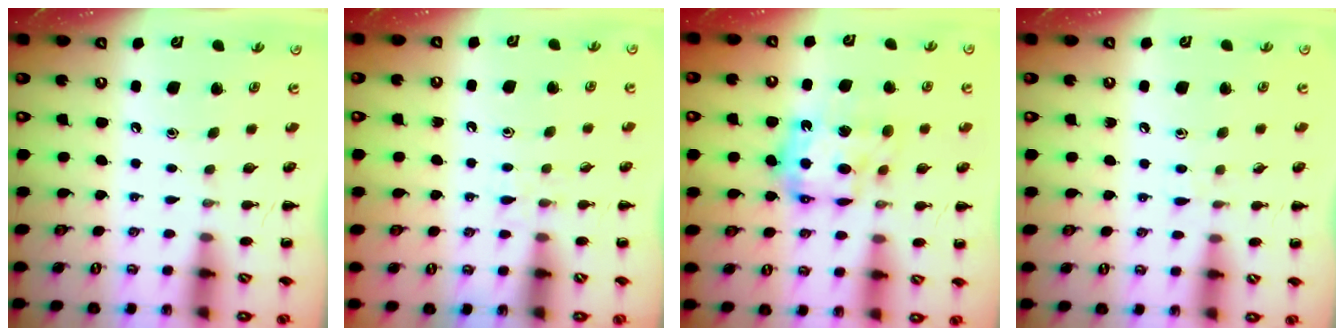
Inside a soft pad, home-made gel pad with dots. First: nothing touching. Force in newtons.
{"total": 4.5, "press": 4.1, "slide": 1.8}
{"total": 10.6, "press": 10.5, "slide": 1.2}
{"total": 4.7, "press": 4.2, "slide": 2.0}